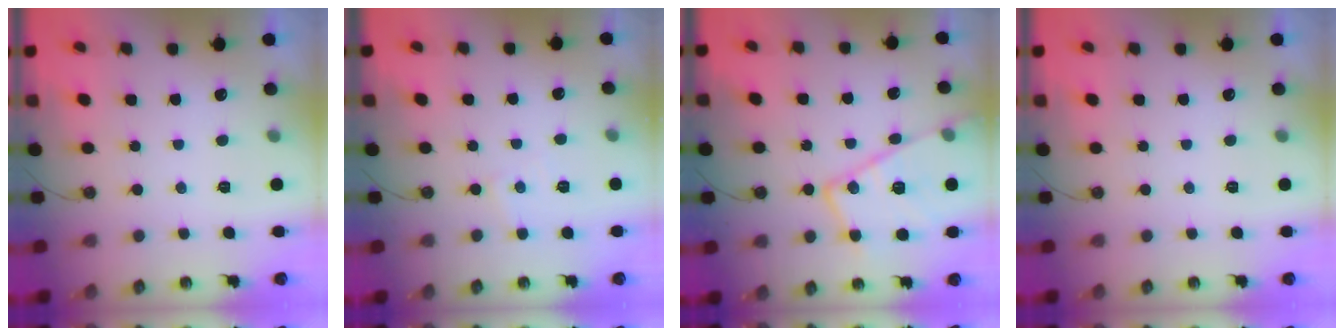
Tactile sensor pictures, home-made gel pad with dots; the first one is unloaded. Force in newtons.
{"total": 4.0, "press": 3.9, "slide": 0.6}
{"total": 19.9, "press": 19.8, "slide": 1.8}
{"total": 0.0}